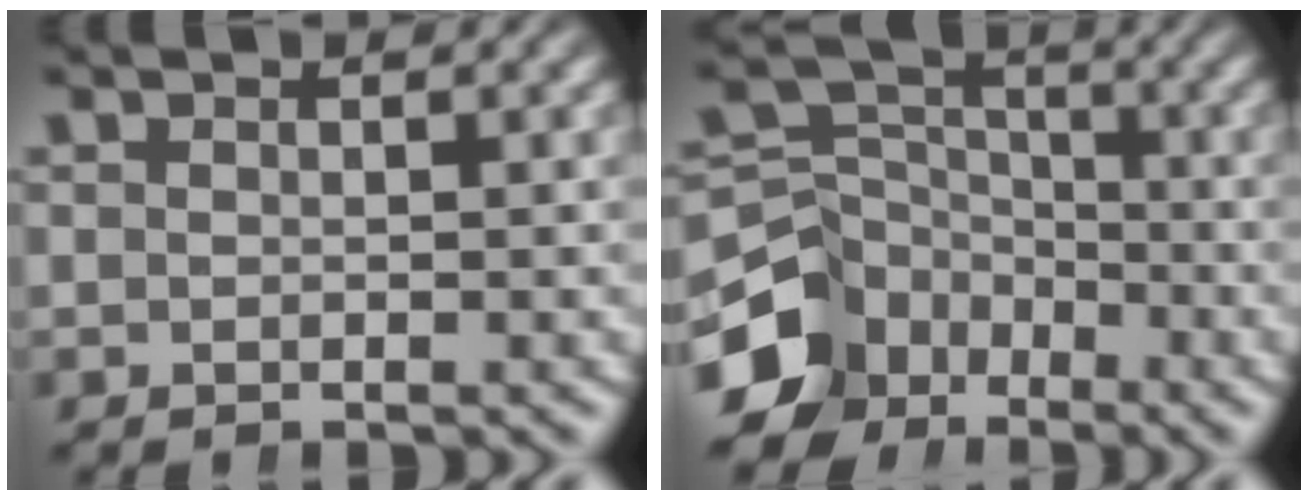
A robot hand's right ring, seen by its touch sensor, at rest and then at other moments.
{"total": 9.1, "force": [-2.9, 7.7, 3.9], "torque": [-0.052, -0.033, -0.047]}